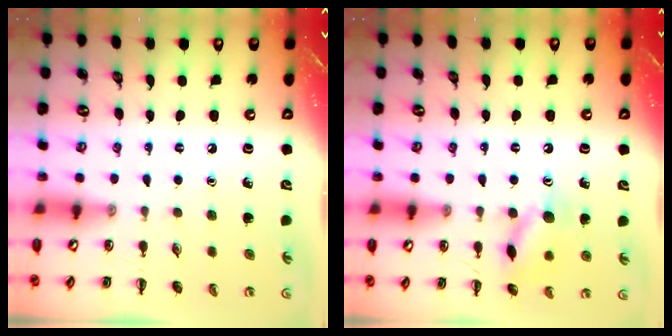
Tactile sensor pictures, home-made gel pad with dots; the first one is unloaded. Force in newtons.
{"total": 10.9, "press": 10.8, "slide": 0.7}